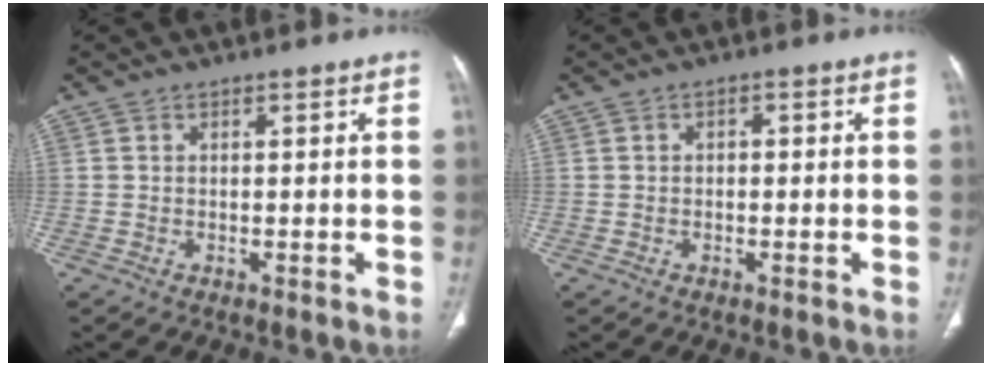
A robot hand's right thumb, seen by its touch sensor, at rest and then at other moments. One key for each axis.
{"total": 1.0, "fx": 0.0, "fy": 0.7, "fz": 0.7, "tx": -0.006, "ty": 0.005, "tz": -0.004}